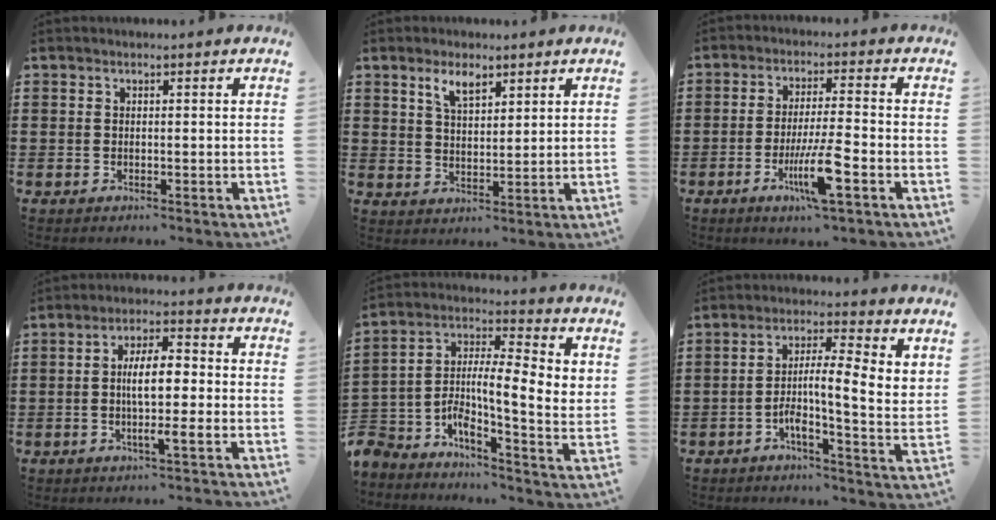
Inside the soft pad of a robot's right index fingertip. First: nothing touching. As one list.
[{"total": 4.2, "force": [2.7, 1.7, 2.7], "torque": [-0.052, 0.003, 0.048]}, {"total": 8.4, "force": [-3.4, 0.8, 7.6], "torque": [-0.148, -0.013, -0.064]}, {"total": 7.7, "force": [-1.2, 1.8, 7.4], "torque": [-0.135, 0.008, -0.026]}, {"total": 6.0, "force": [-0.5, 1.1, 5.8], "torque": [-0.125, -0.031, -0.017]}, {"total": 6.1, "force": [0.1, 1.2, 6.0], "torque": [-0.110, -0.011, -0.005]}]